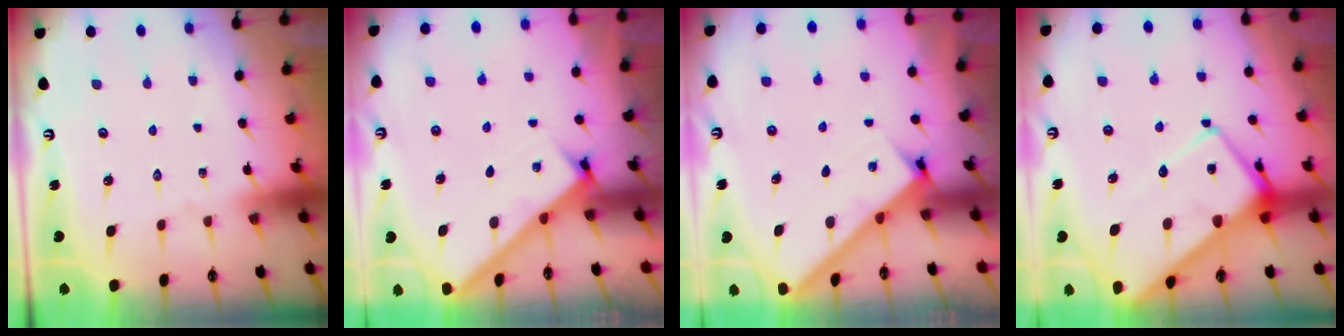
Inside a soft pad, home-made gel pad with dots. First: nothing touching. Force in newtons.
{"total": 2.8, "press": 2.8, "slide": 0.4}
{"total": 2.5, "press": 2.5, "slide": 0.3}
{"total": 13.1, "press": 13.0, "slide": 0.6}